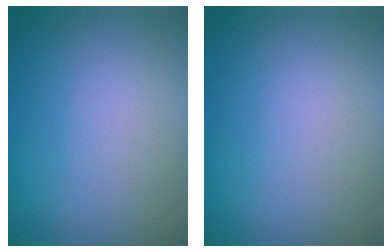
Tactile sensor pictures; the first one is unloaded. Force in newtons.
{"total": 0.0}